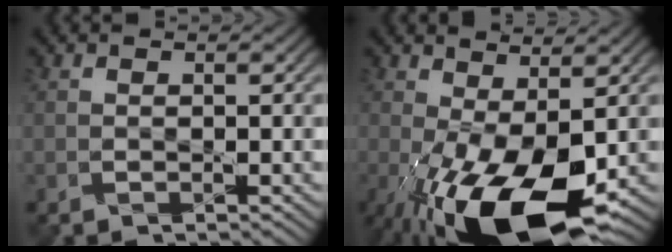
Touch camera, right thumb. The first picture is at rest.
{"total": 12.8, "force": [-4.1, 5.2, 10.9], "torque": [-0.215, -0.021, -0.065]}